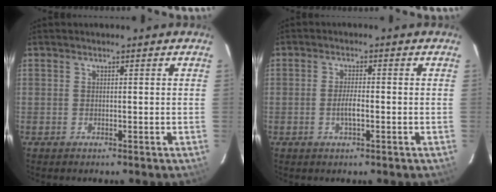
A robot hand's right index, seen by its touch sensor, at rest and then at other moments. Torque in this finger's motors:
{"motor_torque": [0.45, -0.22, 0.17, 0.05]}